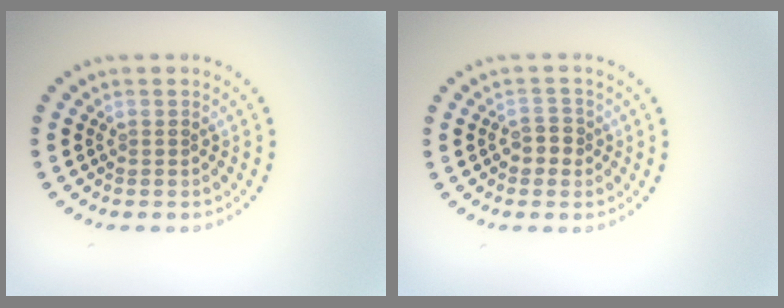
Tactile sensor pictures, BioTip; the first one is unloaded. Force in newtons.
{"total": 1.9, "press": 1.8, "slide": 0.7}